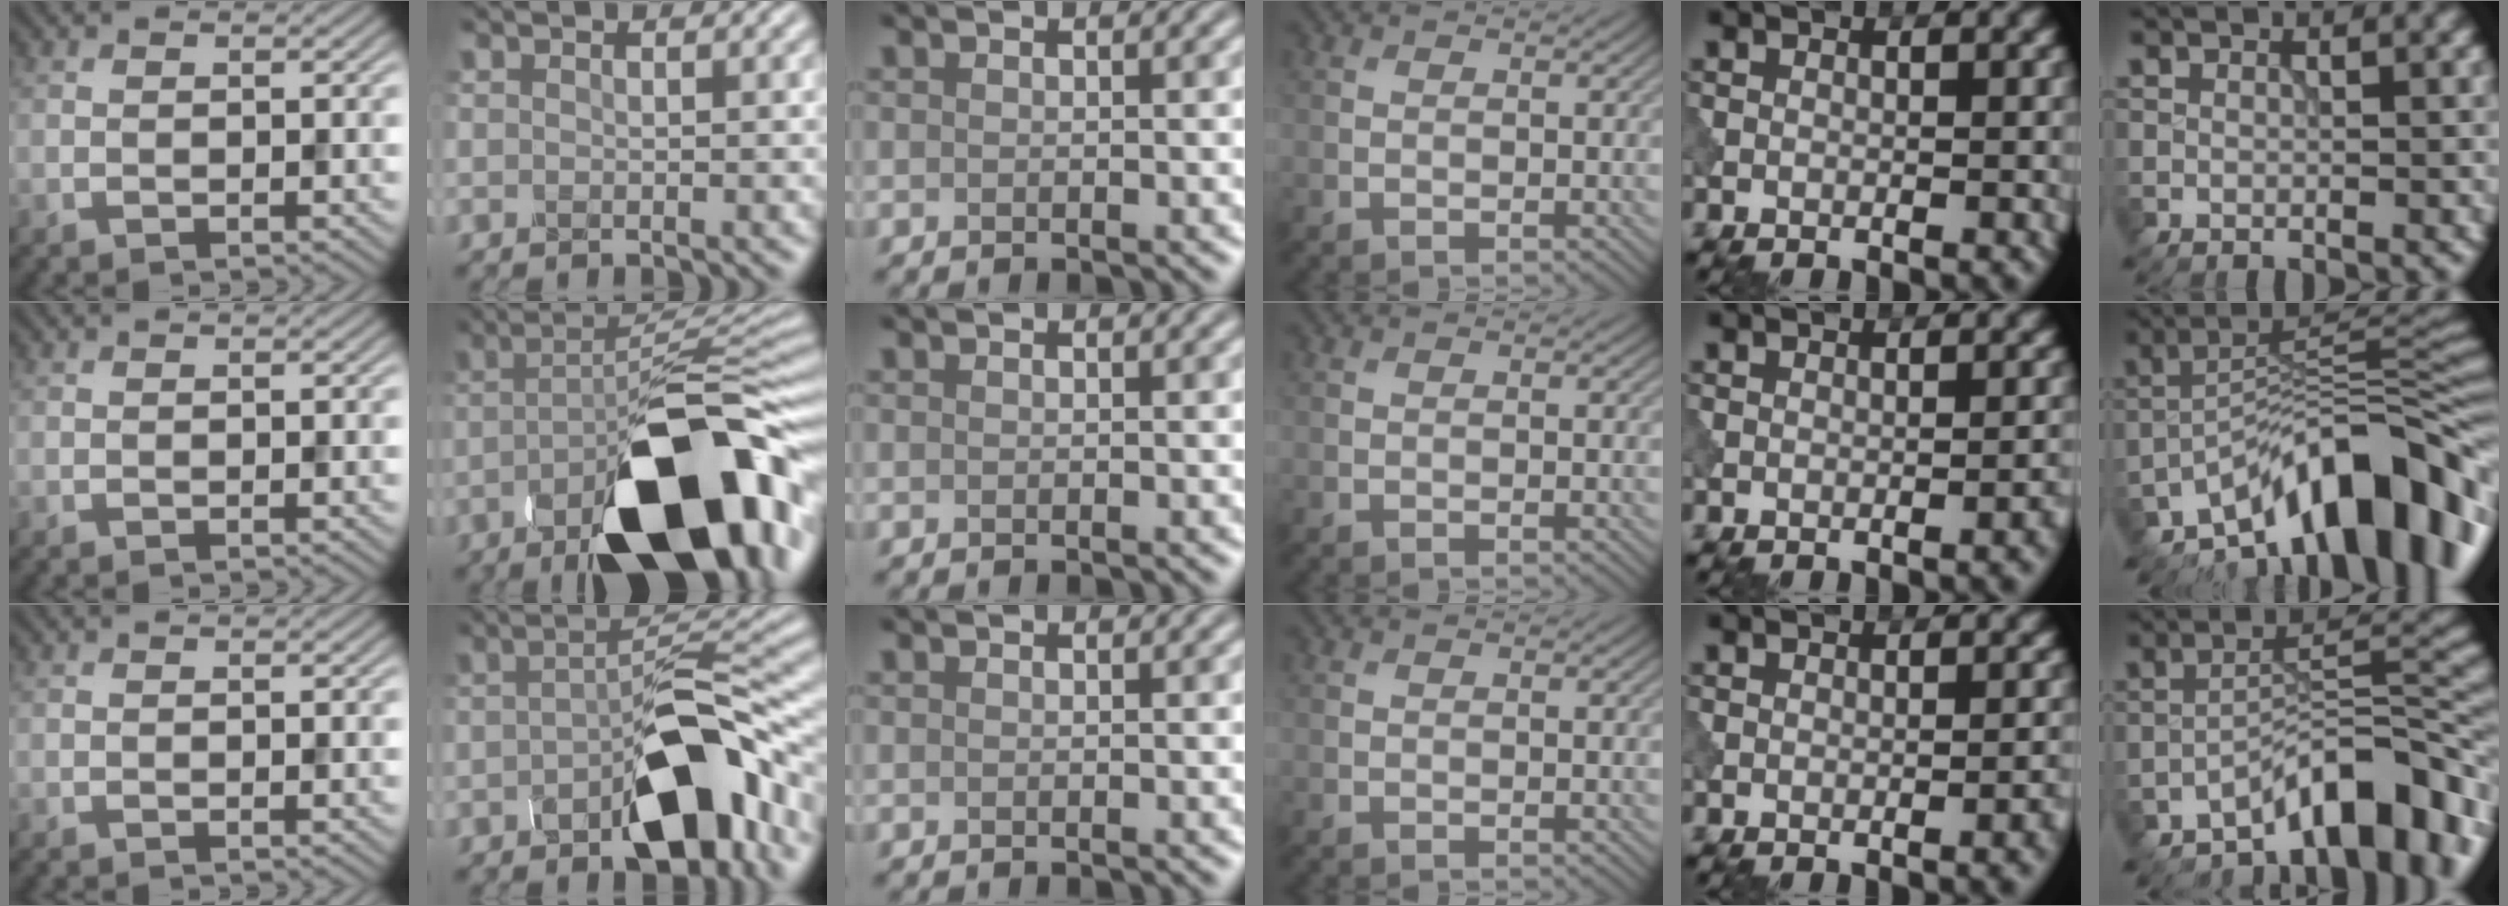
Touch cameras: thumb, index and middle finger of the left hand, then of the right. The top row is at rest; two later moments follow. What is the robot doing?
{"motion": "dispense", "object": "dispenser bottle"}